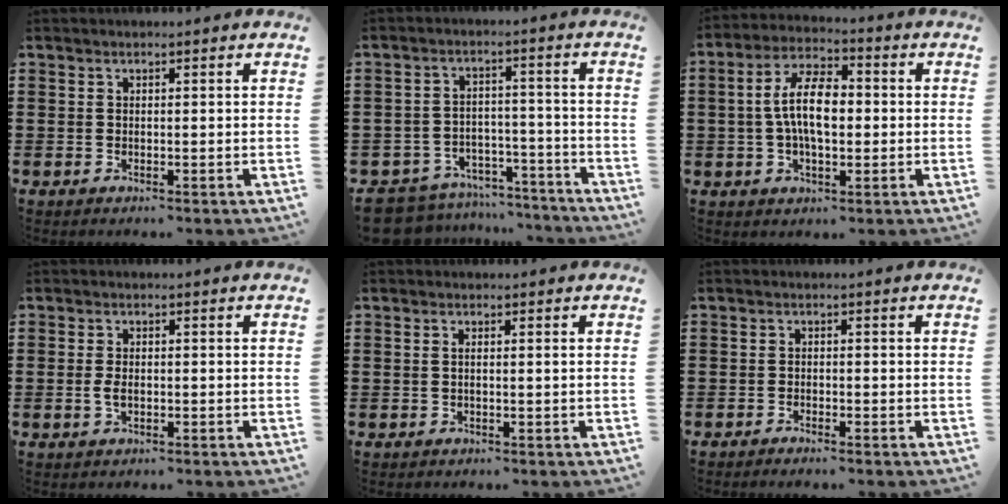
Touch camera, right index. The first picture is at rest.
{"total": 6.5, "force": [-6.1, 1.8, 1.0], "torque": [-0.036, 0.015, -0.124]}
{"total": 9.2, "force": [0.0, 4.2, 8.1], "torque": [-0.172, 0.008, -0.005]}
{"total": 2.1, "force": [-0.5, 1.0, 1.8], "torque": [-0.044, -0.004, -0.010]}
{"total": 0.8, "force": [-0.1, 0.0, 0.8], "torque": [-0.016, -0.002, -0.002]}
{"total": 1.1, "force": [-1.1, 0.0, 0.1], "torque": [-0.006, 0.001, -0.022]}